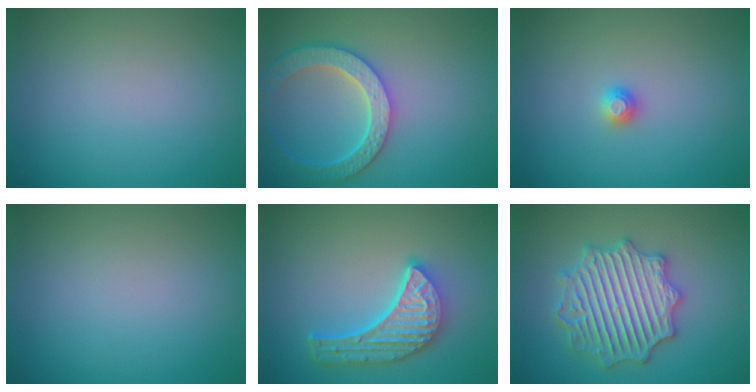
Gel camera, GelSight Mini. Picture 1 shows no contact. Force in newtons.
{"total": 5.9, "press": 5.0, "slide": 3.2}
{"total": 1.1, "press": 1.1, "slide": 0.1}
{"total": 0.0}
{"total": 6.0, "press": 4.6, "slide": 3.9}
{"total": 6.7, "press": 6.6, "slide": 1.0}